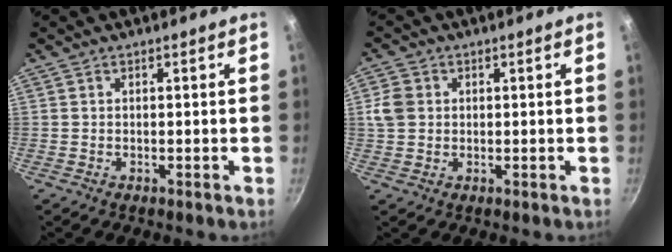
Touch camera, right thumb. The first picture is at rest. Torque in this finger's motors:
{"motor_torque": [0.41, 0.52, 0.66, -0.54, 0.17]}